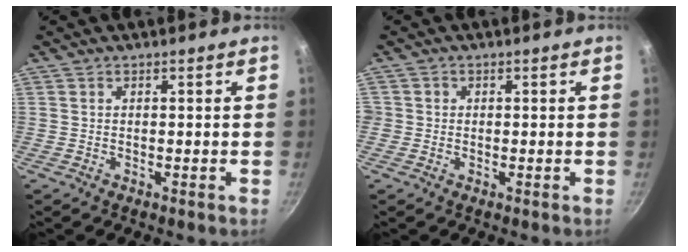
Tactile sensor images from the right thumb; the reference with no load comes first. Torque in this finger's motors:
{"motor_torque": [-0.28, 0.02, 0.28, 0.20, -0.02]}